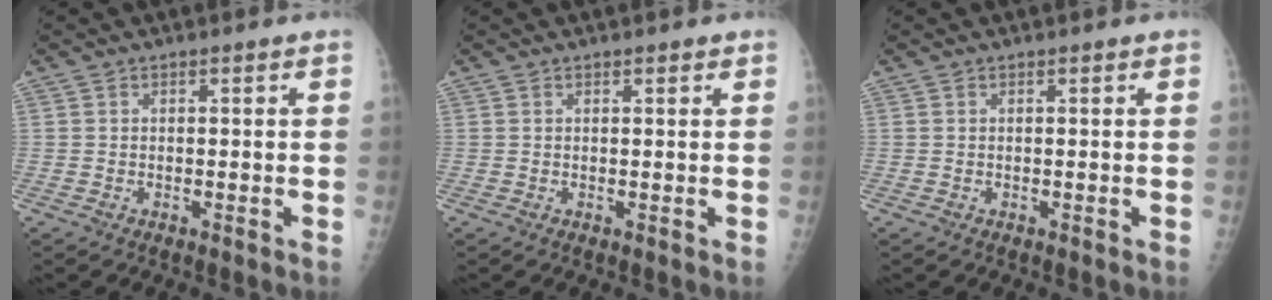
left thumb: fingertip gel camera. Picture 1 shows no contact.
{"total": 0.7, "force": [0.5, 0.2, 0.4], "torque": [-0.005, -0.001, 0.007]}
{"total": 0.0}